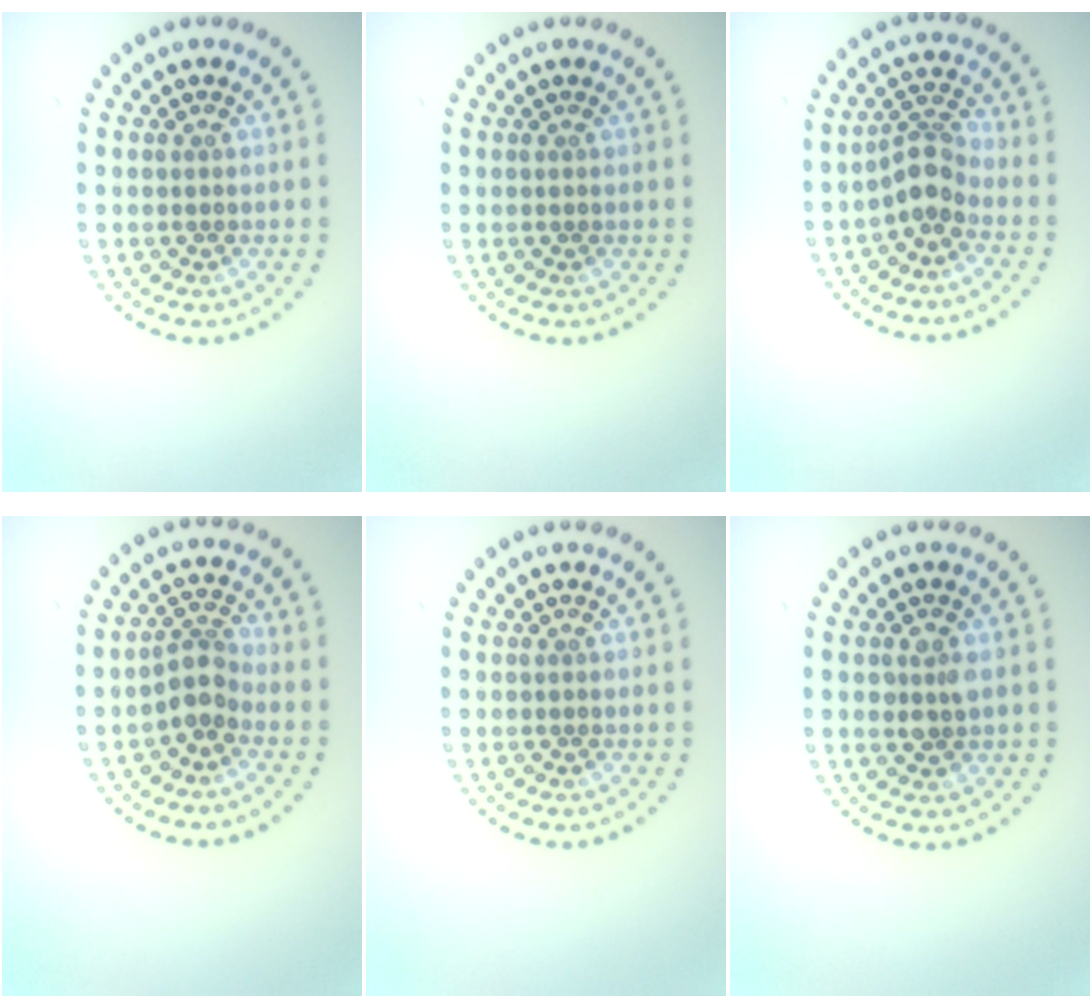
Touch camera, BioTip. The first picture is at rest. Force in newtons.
{"total": 0.0}
{"total": 2.8, "press": 2.1, "slide": 1.9}
{"total": 2.3, "press": 1.9, "slide": 1.3}
{"total": 0.0}
{"total": 2.0, "press": 2.0, "slide": 0.3}